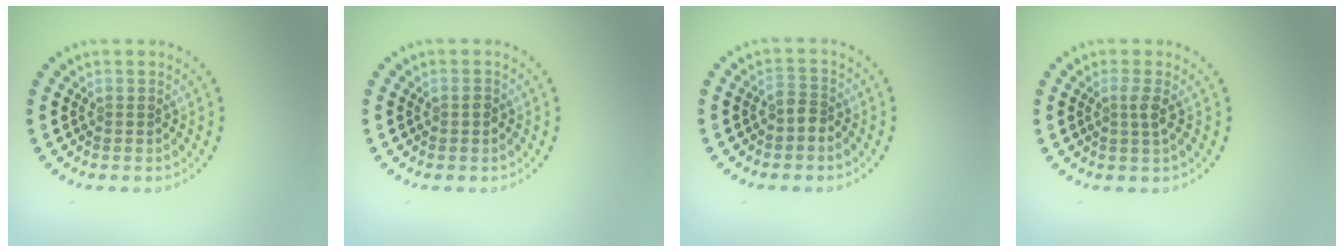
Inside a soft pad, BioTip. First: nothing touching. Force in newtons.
{"total": 0.7, "press": 0.7, "slide": 0.0}
{"total": 1.6, "press": 1.3, "slide": 1.0}
{"total": 1.5, "press": 1.1, "slide": 1.0}